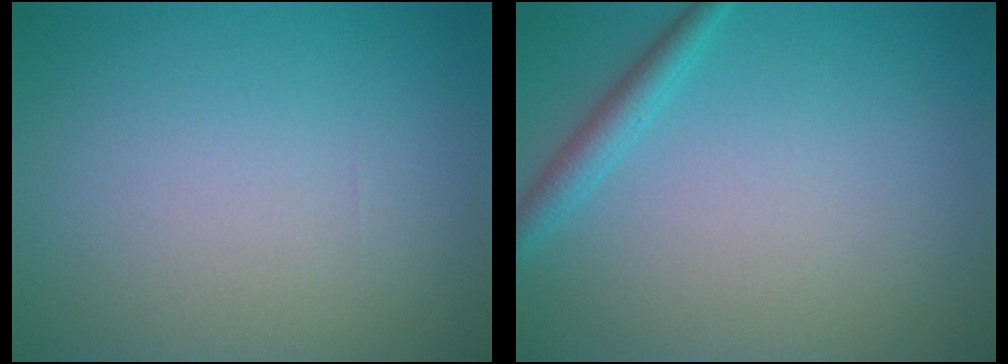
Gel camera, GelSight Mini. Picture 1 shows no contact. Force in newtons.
{"total": 1.9, "press": 1.9, "slide": 0.0}